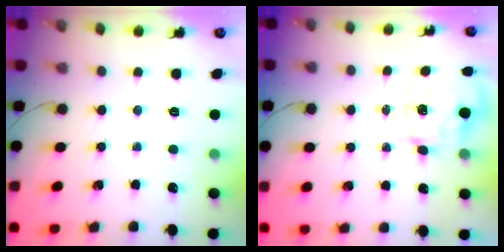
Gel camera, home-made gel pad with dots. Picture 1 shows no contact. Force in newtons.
{"total": 3.5, "press": 3.4, "slide": 0.9}